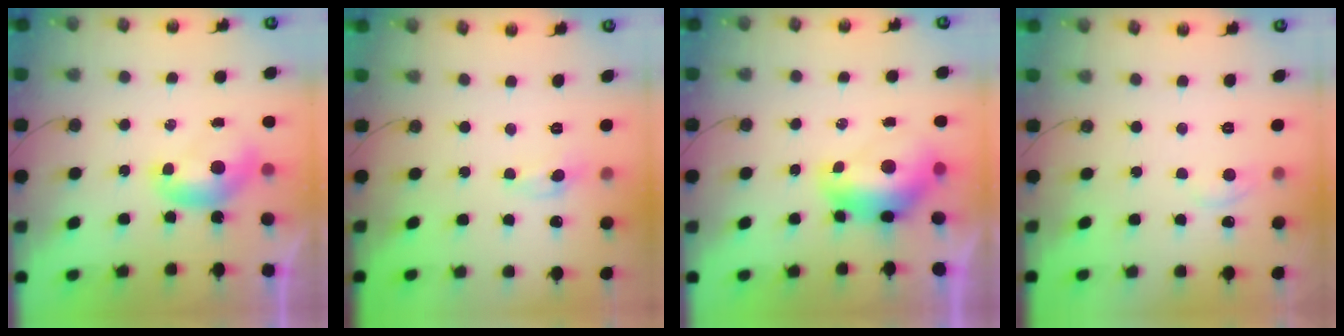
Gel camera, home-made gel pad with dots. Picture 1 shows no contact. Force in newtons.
{"total": 0.0}
{"total": 2.6, "press": 2.5, "slide": 0.7}
{"total": 1.1, "press": 0.8, "slide": 0.7}